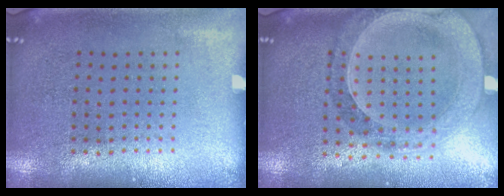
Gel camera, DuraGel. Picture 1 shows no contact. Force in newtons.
{"total": 1.5, "press": 1.4, "slide": 0.4}